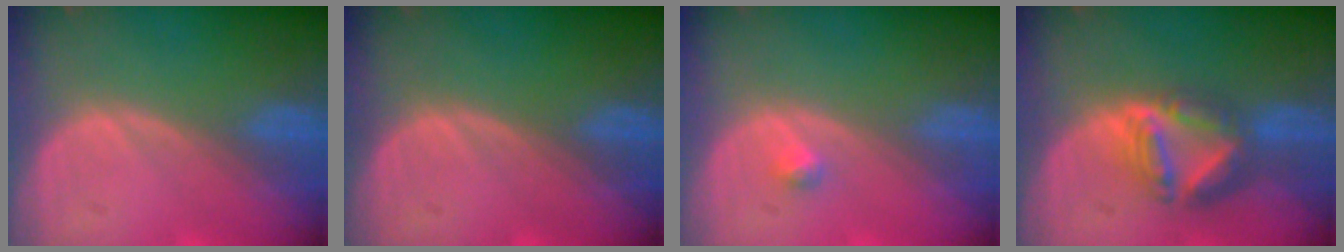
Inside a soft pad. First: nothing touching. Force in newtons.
{"total": 0.0}
{"total": 1.0, "press": 1.0, "slide": 0.1}
{"total": 7.6, "press": 6.7, "slide": 3.7}